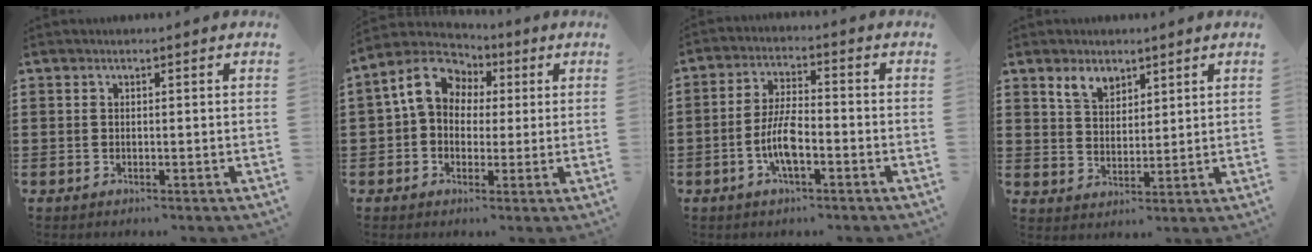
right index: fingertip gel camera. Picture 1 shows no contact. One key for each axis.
{"total": 8.6, "fx": 2.4, "fy": 7.0, "fz": 4.4, "tx": -0.114, "ty": 0.012, "tz": 0.040}
{"total": 6.6, "fx": -2.0, "fy": 2.1, "fz": 5.9, "tx": -0.133, "ty": -0.007, "tz": -0.043}
{"total": 4.4, "fx": 3.2, "fy": 2.5, "fz": 1.7, "tx": -0.037, "ty": 0.006, "tz": 0.059}